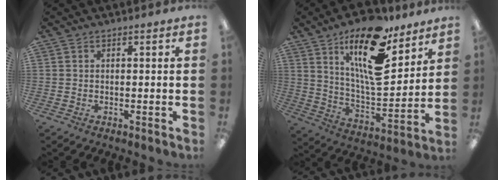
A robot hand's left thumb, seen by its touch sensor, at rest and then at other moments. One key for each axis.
{"total": 20.1, "fx": 12.1, "fy": 7.7, "fz": 14.0, "tx": -0.227, "ty": -0.069, "tz": 0.200}